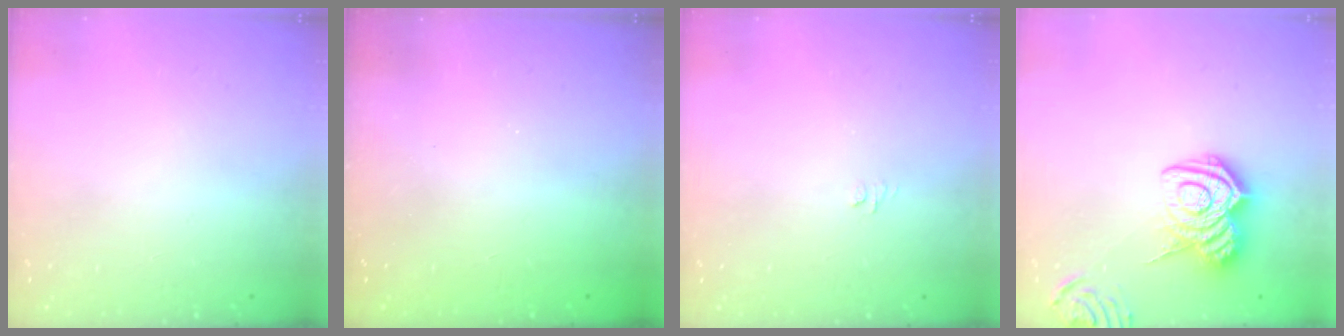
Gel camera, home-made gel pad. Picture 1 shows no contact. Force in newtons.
{"total": 2.5, "press": 2.4, "slide": 0.8}
{"total": 3.7, "press": 3.6, "slide": 0.3}
{"total": 16.7, "press": 16.7, "slide": 1.3}